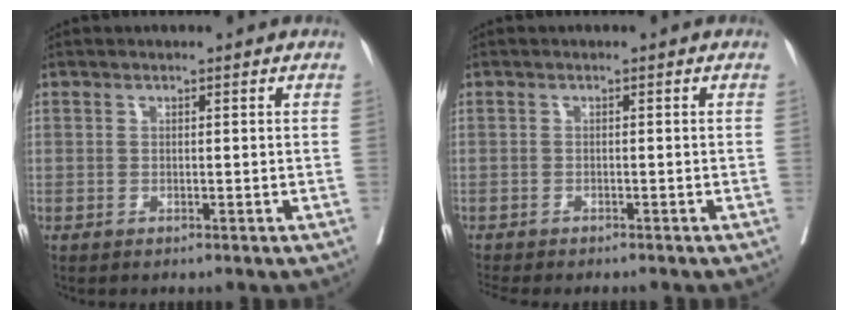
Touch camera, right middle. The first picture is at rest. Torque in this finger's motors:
{"motor_torque": [0.66, -0.84, 0.16, 0.02]}